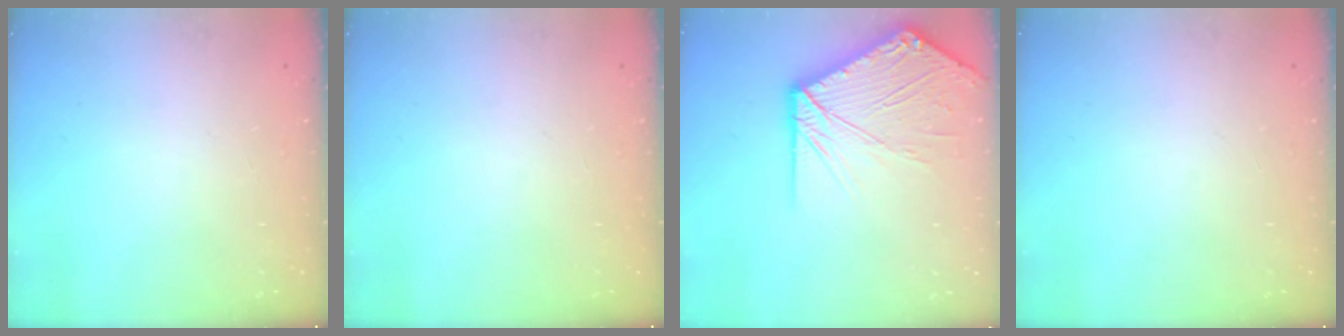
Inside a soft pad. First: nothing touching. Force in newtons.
{"total": 0.0}
{"total": 17.2, "press": 16.9, "slide": 2.8}
{"total": 0.0}